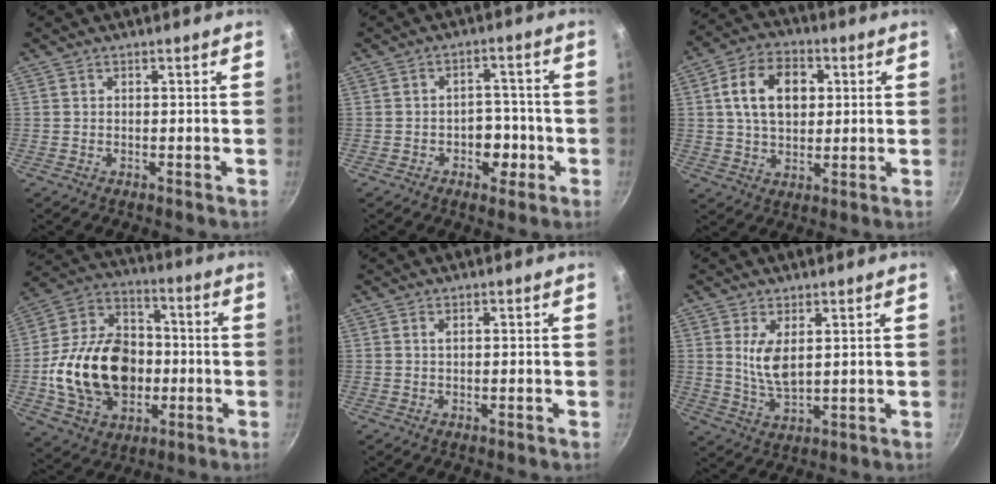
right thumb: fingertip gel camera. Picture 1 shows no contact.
{"total": 5.8, "force": [-2.0, 4.2, 3.4], "torque": [-0.011, 0.016, -0.028]}
{"total": 12.6, "force": [2.6, 8.7, 8.8], "torque": [-0.130, 0.009, 0.036]}
{"total": 23.1, "force": [-2.8, 16.8, 15.6], "torque": [-0.248, 0.038, -0.047]}
{"total": 0.7, "force": [0.0, 0.1, 0.7], "torque": [-0.016, 0.002, -0.001]}
{"total": 6.3, "force": [1.8, 2.8, 5.3], "torque": [-0.096, -0.024, 0.043]}